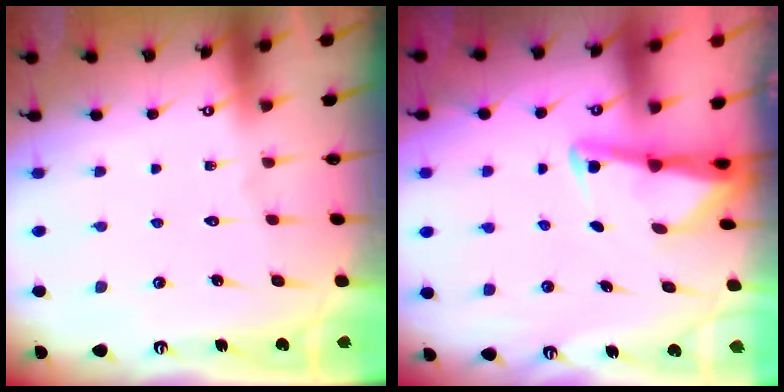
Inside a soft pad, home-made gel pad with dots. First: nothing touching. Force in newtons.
{"total": 3.0, "press": 3.0, "slide": 0.3}